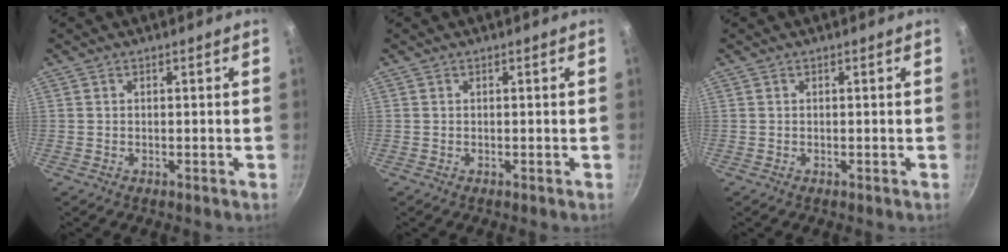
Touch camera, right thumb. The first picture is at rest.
{"total": 0.0}
{"total": 0.0}